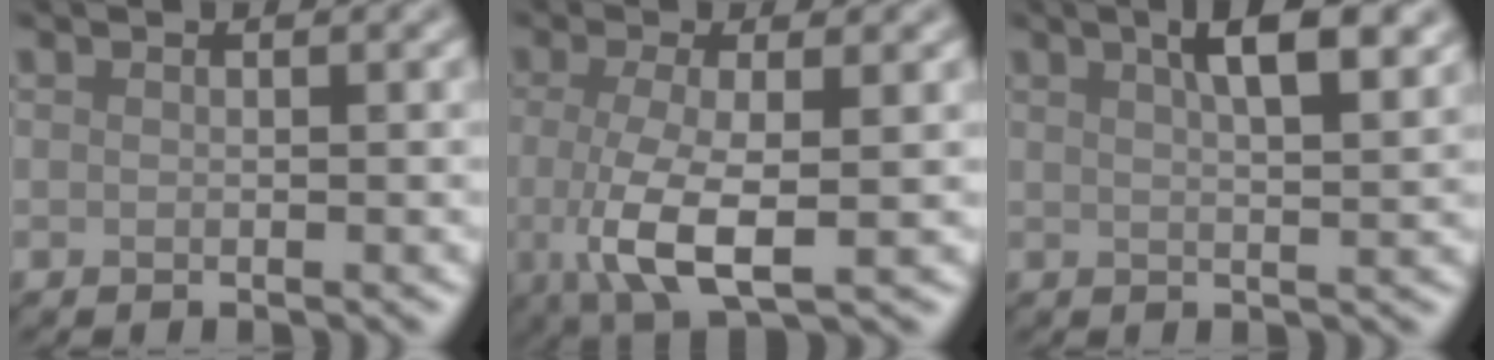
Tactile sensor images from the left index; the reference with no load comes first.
{"total": 5.9, "force": [-0.9, 1.8, 5.6], "torque": [-0.112, -0.014, -0.015]}
{"total": 5.8, "force": [2.7, 1.9, 4.7], "torque": [-0.047, 0.022, 0.025]}